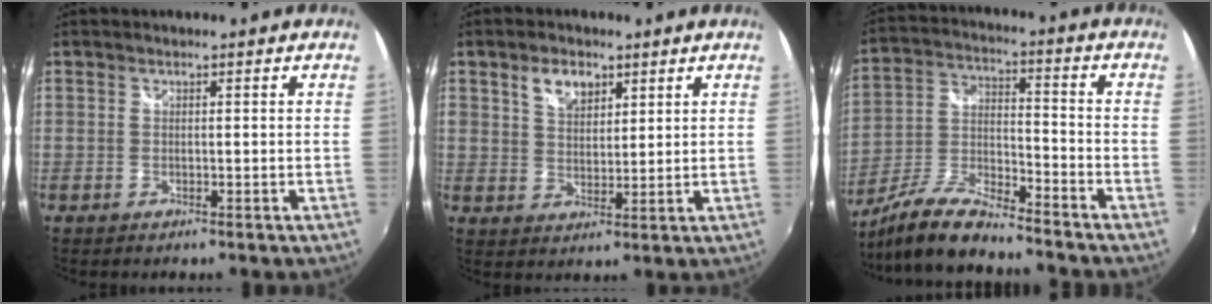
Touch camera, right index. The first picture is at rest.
{"total": 5.6, "force": [3.1, 3.5, 3.2], "torque": [-0.050, 0.012, 0.058]}
{"total": 13.4, "force": [-11.4, 2.0, 6.8], "torque": [-0.151, -0.010, -0.217]}